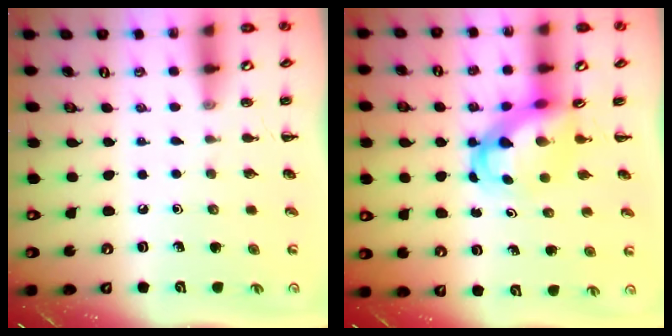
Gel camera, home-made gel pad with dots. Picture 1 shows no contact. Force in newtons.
{"total": 4.3, "press": 4.1, "slide": 1.1}